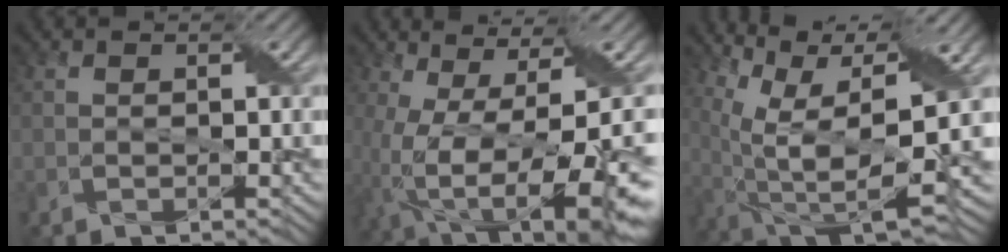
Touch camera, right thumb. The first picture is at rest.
{"total": 17.0, "force": [-4.9, 6.3, 15.1], "torque": [-0.282, -0.046, -0.036]}
{"total": 14.6, "force": [3.9, 5.9, 12.7], "torque": [-0.248, -0.007, 0.085]}